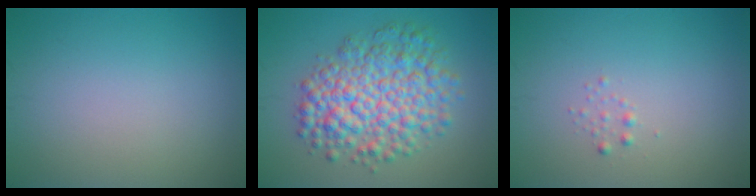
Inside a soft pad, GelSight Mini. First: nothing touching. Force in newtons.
{"total": 7.8, "press": 7.8, "slide": 0.2}
{"total": 0.6, "press": 0.6, "slide": 0.1}